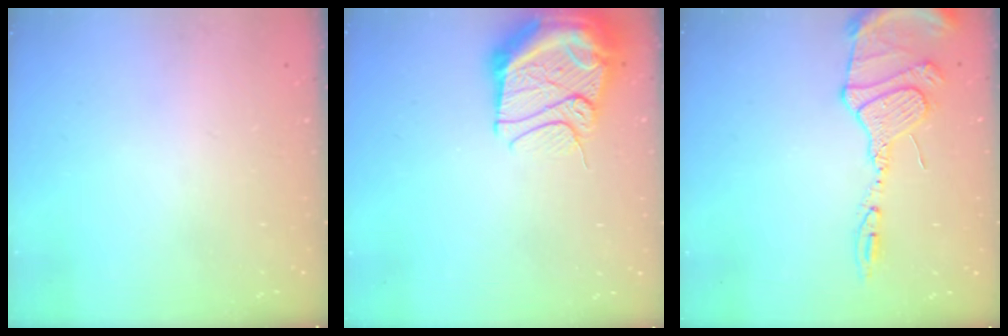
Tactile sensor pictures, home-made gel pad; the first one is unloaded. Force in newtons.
{"total": 17.9, "press": 16.5, "slide": 6.9}
{"total": 14.4, "press": 14.4, "slide": 1.5}